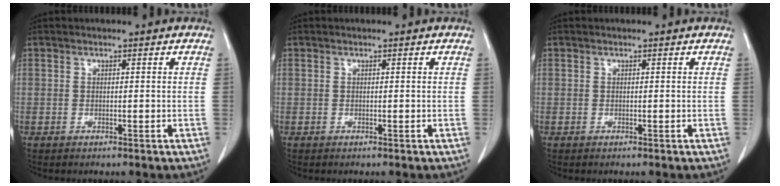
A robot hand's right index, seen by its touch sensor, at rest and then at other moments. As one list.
[{"total": 0.0}, {"total": 0.0}]